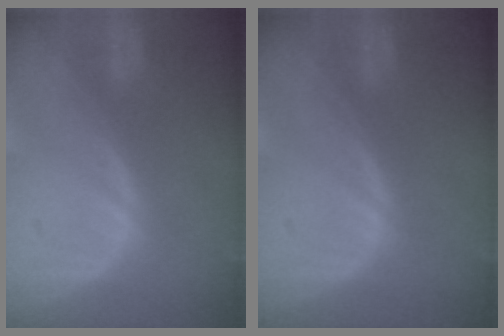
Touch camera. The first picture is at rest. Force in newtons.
{"total": 0.0}